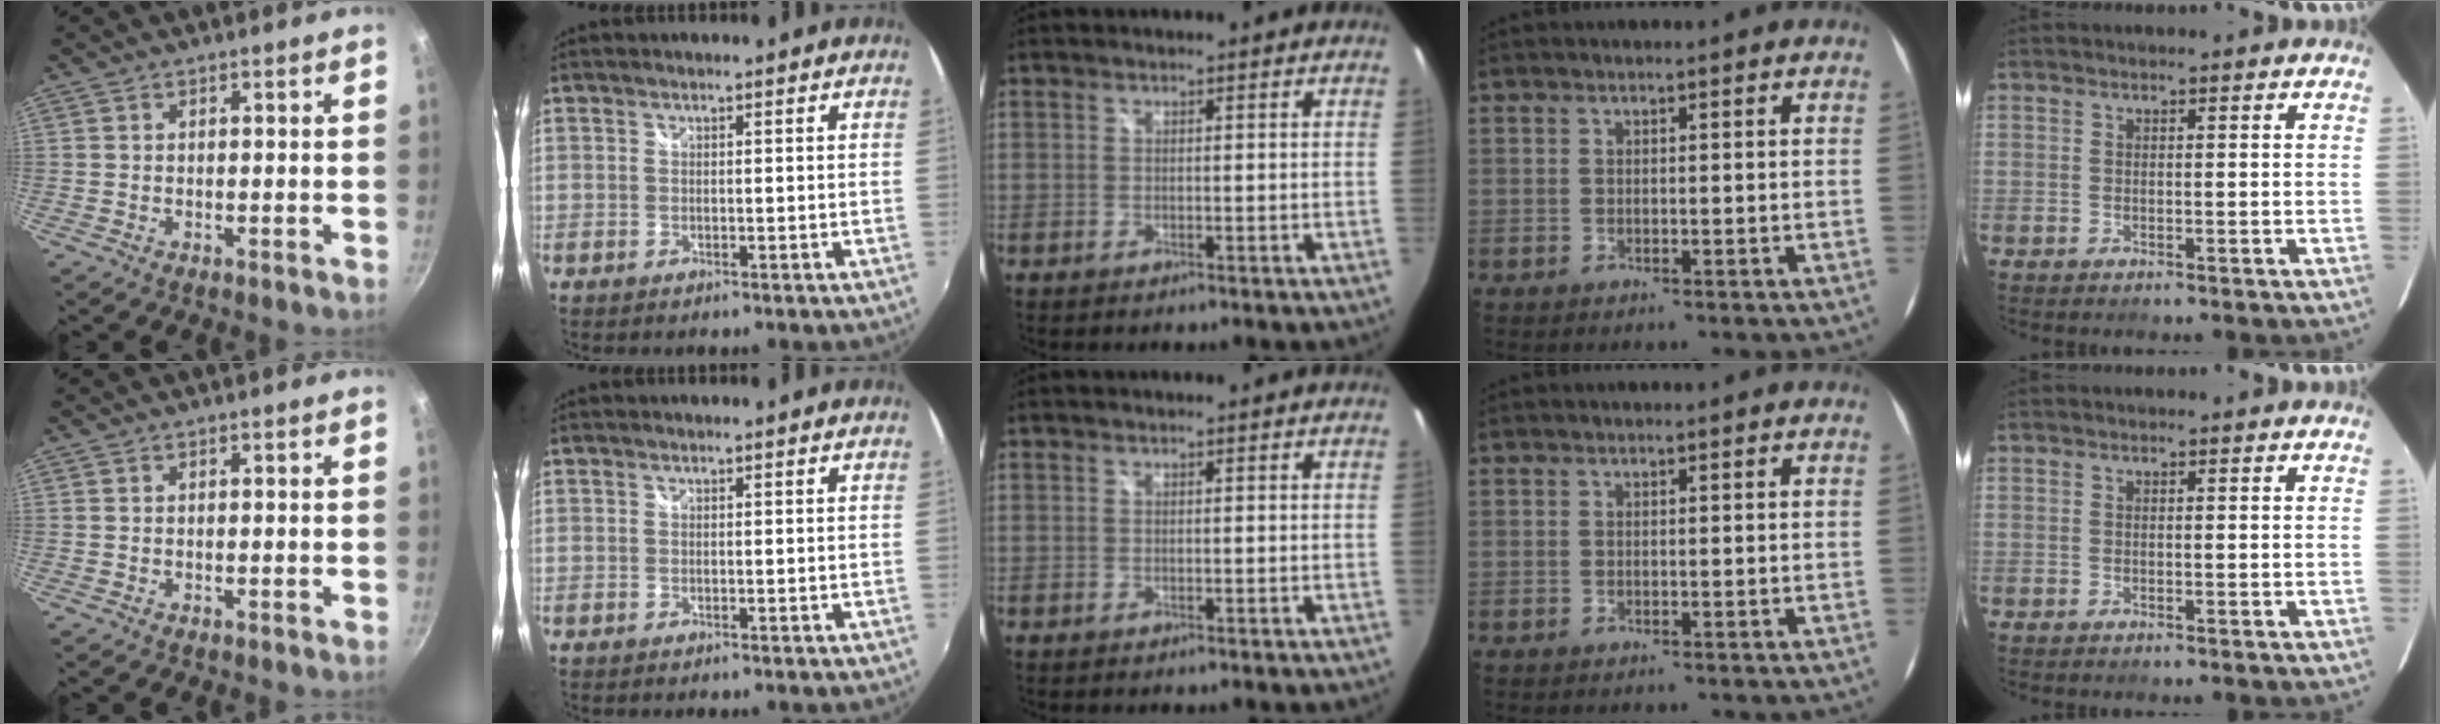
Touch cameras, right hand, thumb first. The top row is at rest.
{}